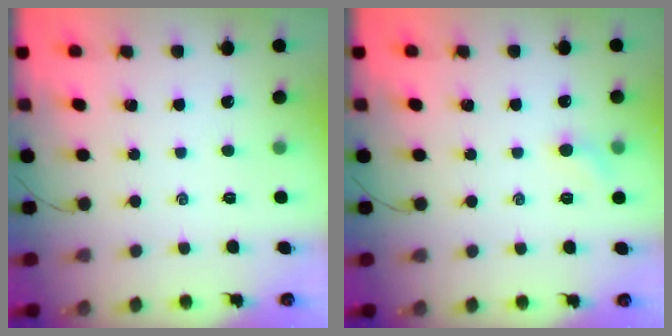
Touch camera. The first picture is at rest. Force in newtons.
{"total": 5.2, "press": 4.9, "slide": 1.8}